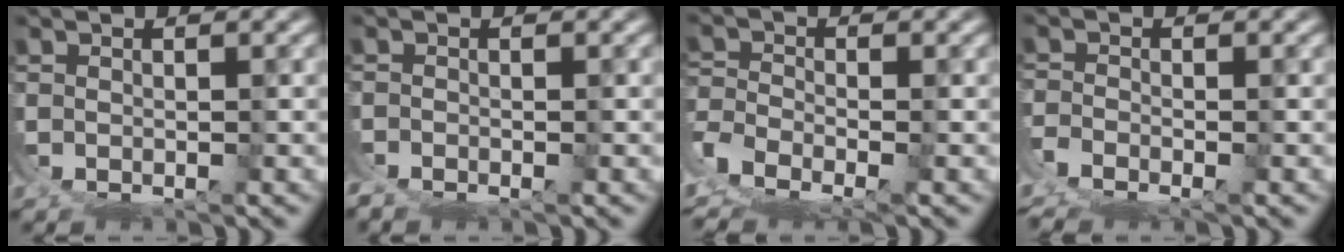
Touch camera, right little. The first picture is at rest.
{"total": 1.6, "force": [-1.5, 0.5, 0.0], "torque": [-0.010, -0.011, -0.028]}
{"total": 4.5, "force": [-3.4, 2.1, 2.1], "torque": [-0.053, -0.025, -0.058]}
{"total": 2.8, "force": [-2.6, 0.8, 0.6], "torque": [-0.009, -0.015, -0.050]}